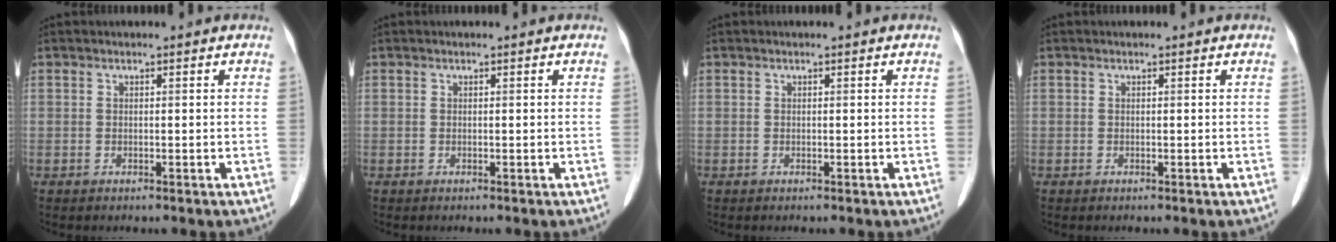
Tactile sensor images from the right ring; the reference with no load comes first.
{"total": 0.0}
{"total": 0.0}
{"total": 0.0}